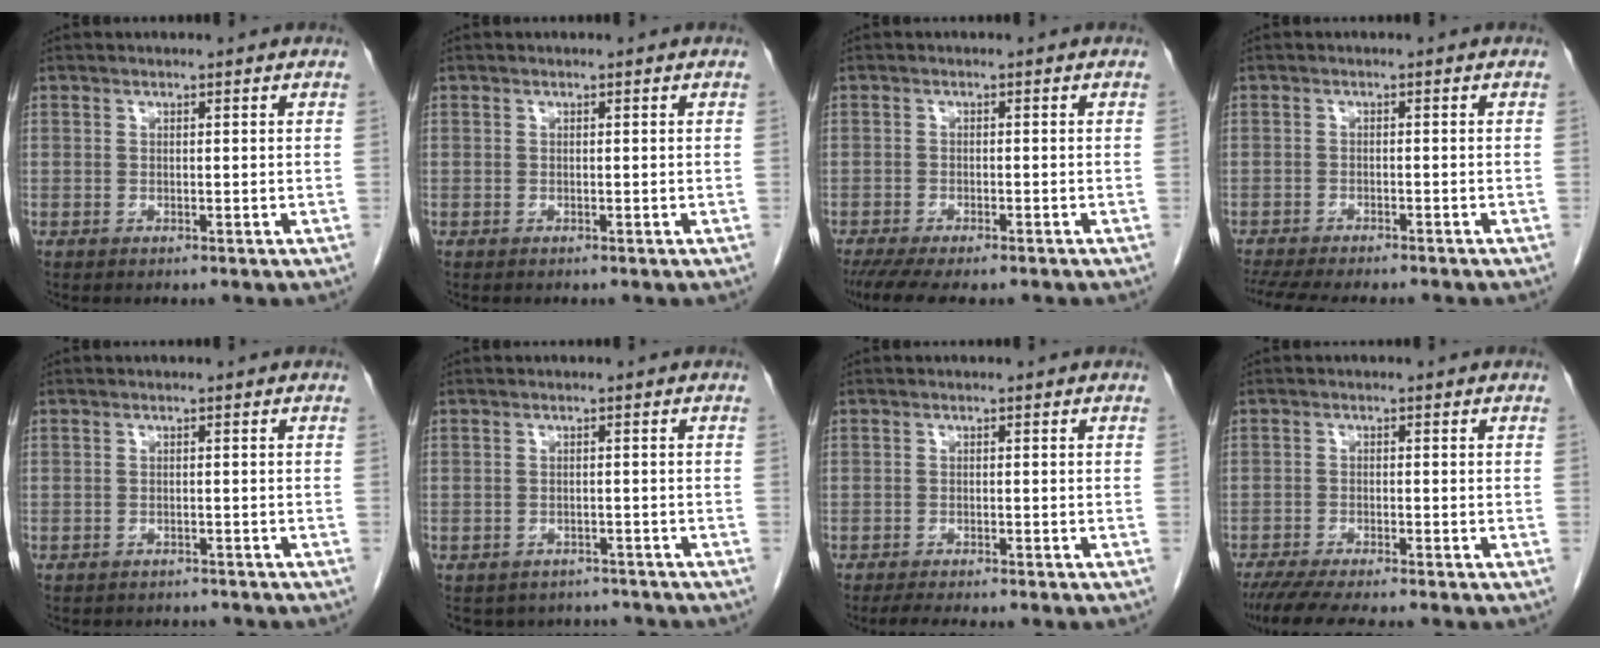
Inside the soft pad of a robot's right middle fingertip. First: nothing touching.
{"total": 0.0}
{"total": 9.9, "force": [-8.1, 2.3, 5.1], "torque": [-0.075, -0.010, -0.120]}
{"total": 13.4, "force": [-11.6, 2.7, 6.0], "torque": [-0.112, -0.017, -0.159]}
{"total": 5.6, "force": [-5.3, 1.8, 0.8], "torque": [-0.008, 0.001, -0.063]}
{"total": 6.9, "force": [-6.4, 2.7, 0.3], "torque": [0.003, 0.016, -0.074]}
{"total": 5.5, "force": [-4.7, 0.4, 2.8], "torque": [-0.036, -0.011, -0.067]}
{"total": 8.7, "force": [-7.6, 0.4, 4.3], "torque": [-0.059, -0.022, -0.121]}